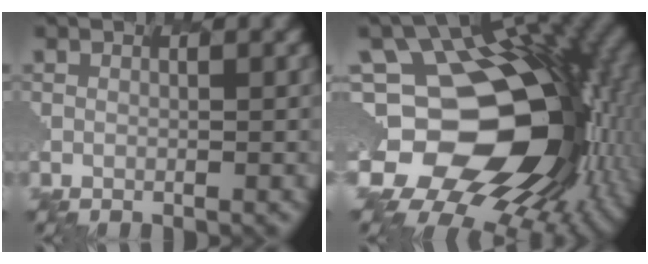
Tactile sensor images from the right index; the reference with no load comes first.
{"total": 15.8, "force": [-1.8, 11.3, 10.9], "torque": [-0.203, -0.009, -0.013]}